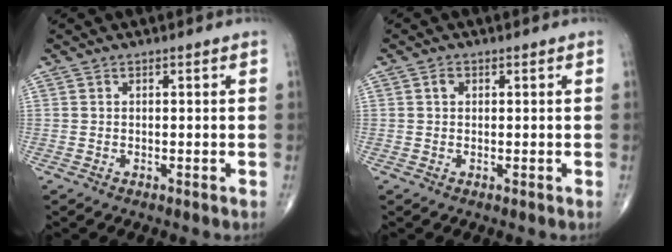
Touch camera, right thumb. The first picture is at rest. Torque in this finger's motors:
{"motor_torque": [-0.25, 0.17, 0.10, -0.09, 0.00]}